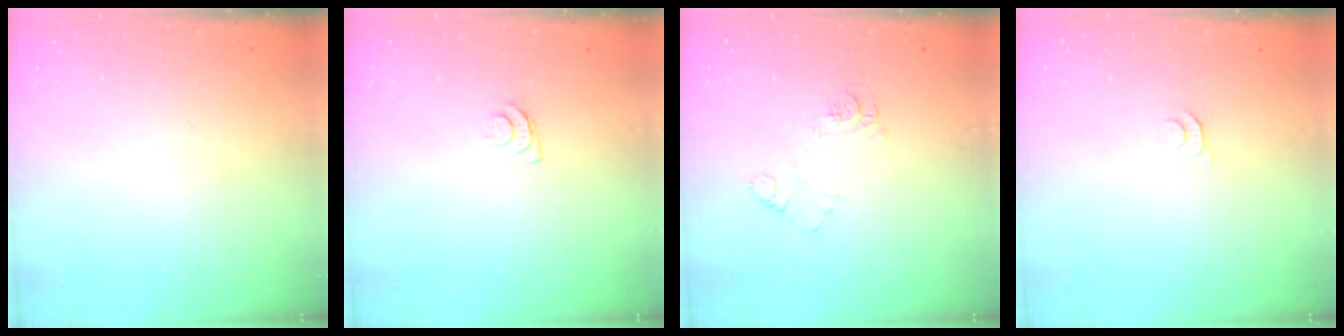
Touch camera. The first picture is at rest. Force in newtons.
{"total": 4.2, "press": 4.2, "slide": 0.5}
{"total": 7.2, "press": 7.2, "slide": 0.7}
{"total": 4.1, "press": 4.0, "slide": 0.6}